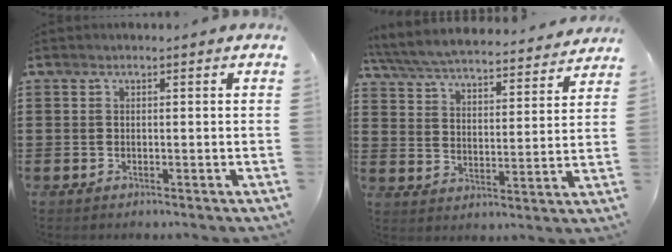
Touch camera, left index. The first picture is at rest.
{"total": 5.6, "force": [5.5, 0.1, 1.3], "torque": [-0.052, -0.038, 0.091]}